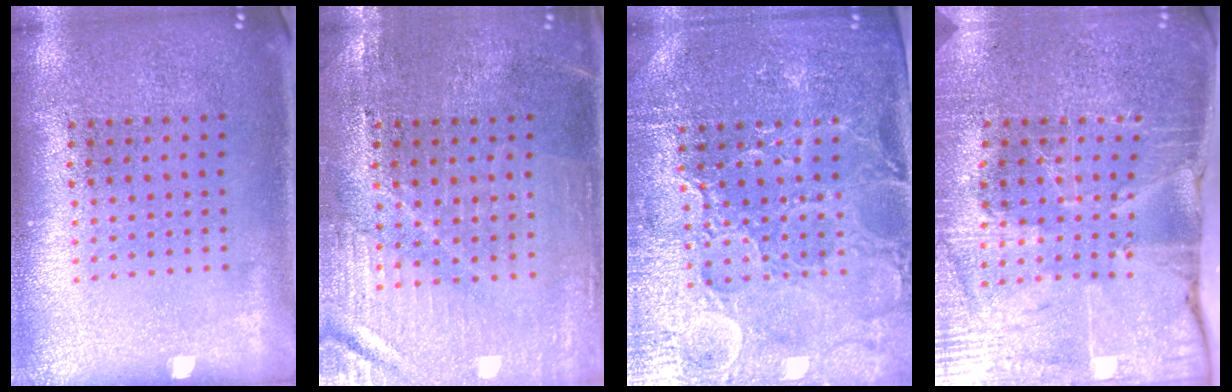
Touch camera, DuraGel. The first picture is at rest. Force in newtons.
{"total": 1.1, "press": 1.1, "slide": 0.2}
{"total": 4.2, "press": 4.1, "slide": 1.2}
{"total": 3.5, "press": 3.4, "slide": 0.7}